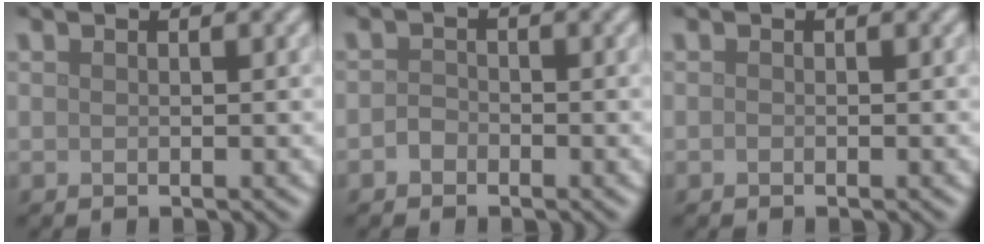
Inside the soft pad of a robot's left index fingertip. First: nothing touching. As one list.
[{"total": 1.2, "force": [-0.7, 0.9, 0.4], "torque": [-0.005, 0.001, -0.015]}, {"total": 0.0}]